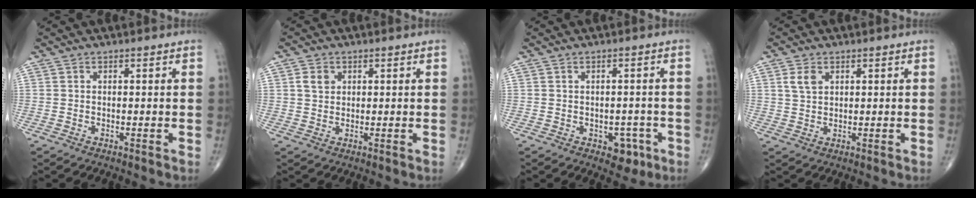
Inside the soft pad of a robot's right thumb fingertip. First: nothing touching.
{"total": 2.7, "force": [0.9, 2.2, 1.4], "torque": [-0.018, 0.000, 0.018]}
{"total": 4.5, "force": [-2.0, 3.1, 2.6], "torque": [-0.006, 0.010, -0.022]}
{"total": 3.2, "force": [1.4, 2.1, 2.0], "torque": [-0.035, -0.001, 0.030]}